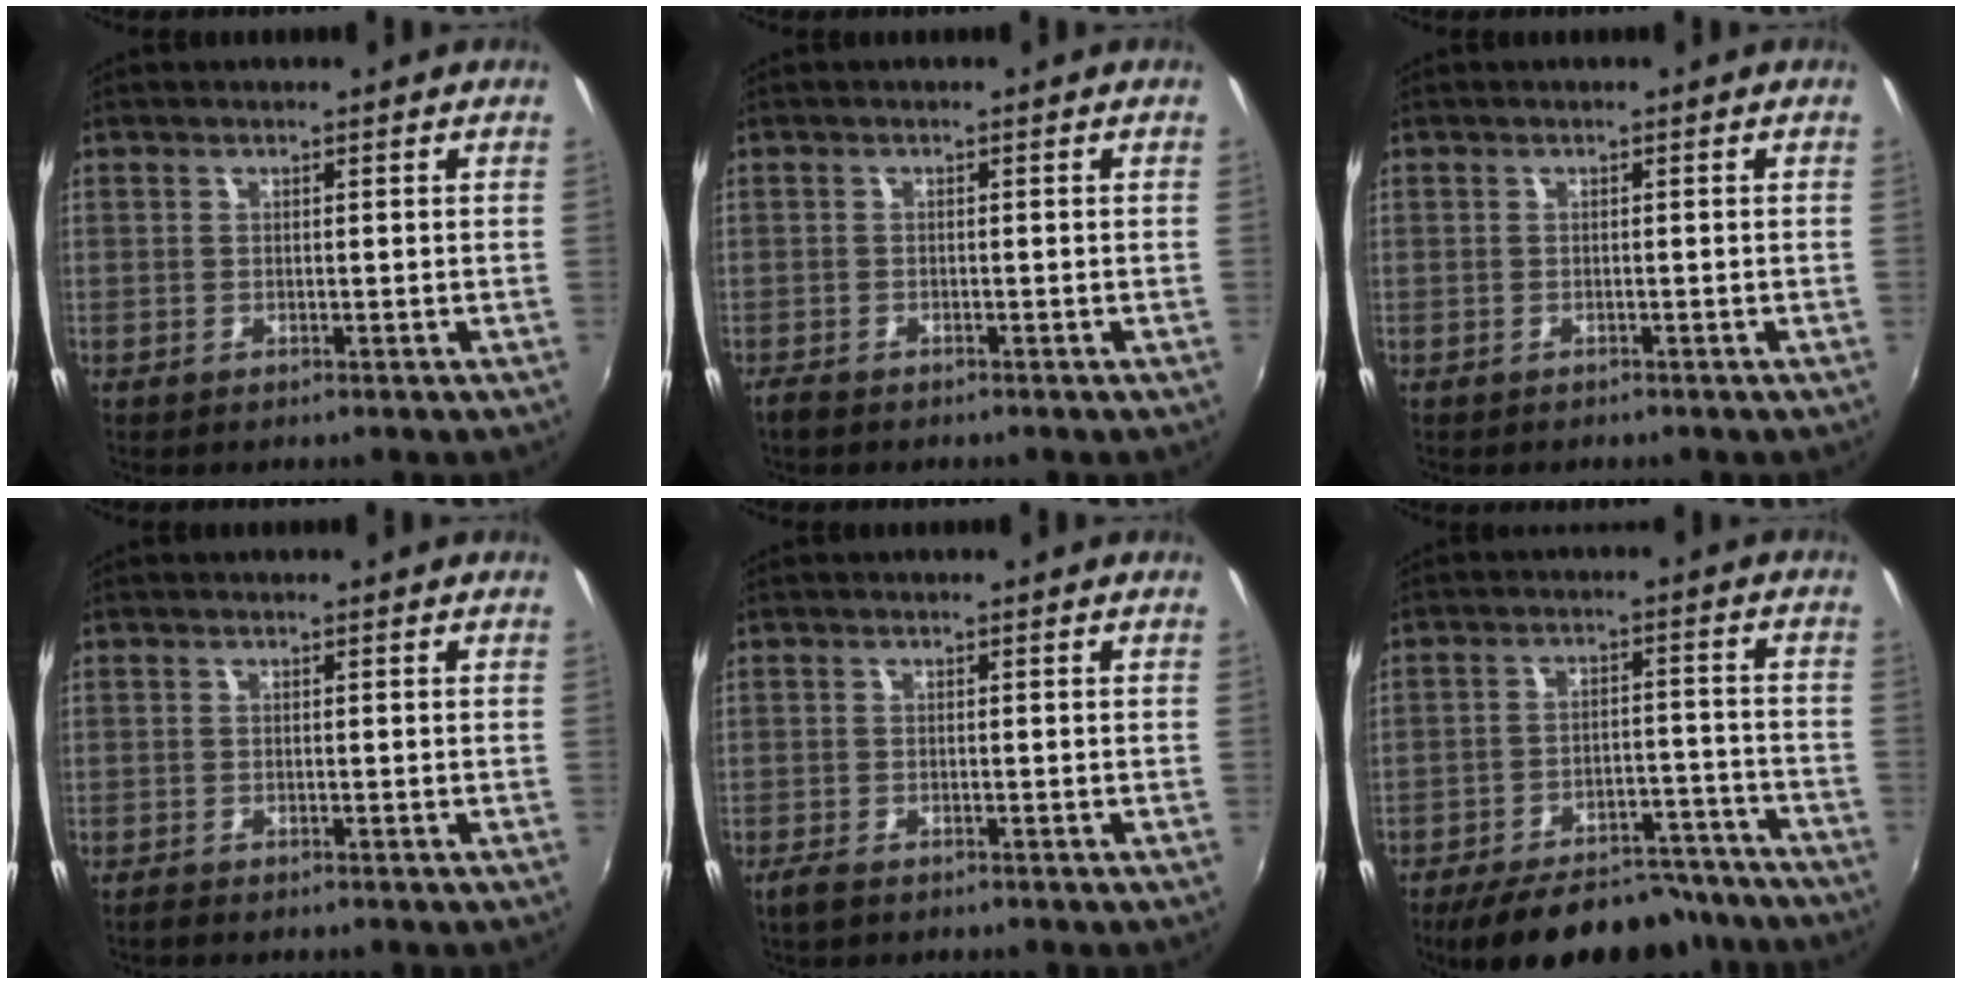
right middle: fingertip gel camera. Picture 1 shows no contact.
{"total": 2.0, "force": [-1.7, 0.6, 0.7], "torque": [-0.020, -0.007, -0.035]}
{"total": 0.7, "force": [-0.6, 0.3, 0.1], "torque": [-0.005, -0.001, -0.008]}
{"total": 1.0, "force": [-1.0, 0.2, 0.2], "torque": [-0.007, -0.005, -0.019]}
{"total": 2.5, "force": [-2.0, 0.8, 1.3], "torque": [-0.032, -0.008, -0.038]}
{"total": 19.8, "force": [-17.1, 6.5, 7.7], "torque": [-0.140, 0.015, -0.221]}